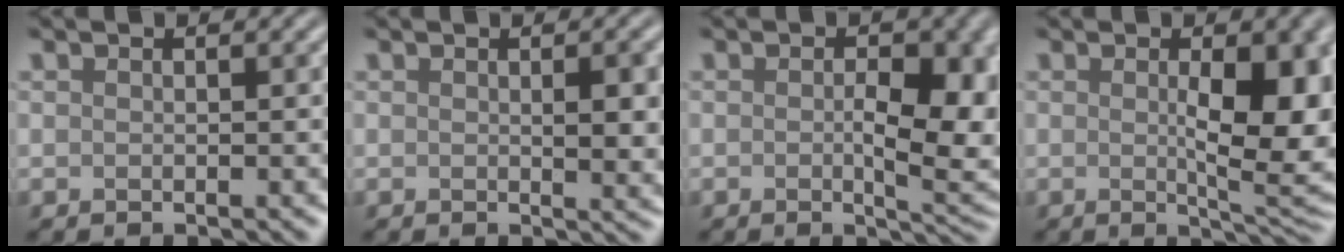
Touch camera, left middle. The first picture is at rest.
{"total": 3.1, "force": [0.3, 0.8, 3.0], "torque": [-0.040, -0.003, 0.006]}
{"total": 6.8, "force": [-0.4, 2.8, 6.2], "torque": [-0.081, -0.011, 0.000]}
{"total": 8.2, "force": [0.4, 2.4, 7.8], "torque": [-0.107, -0.008, 0.013]}